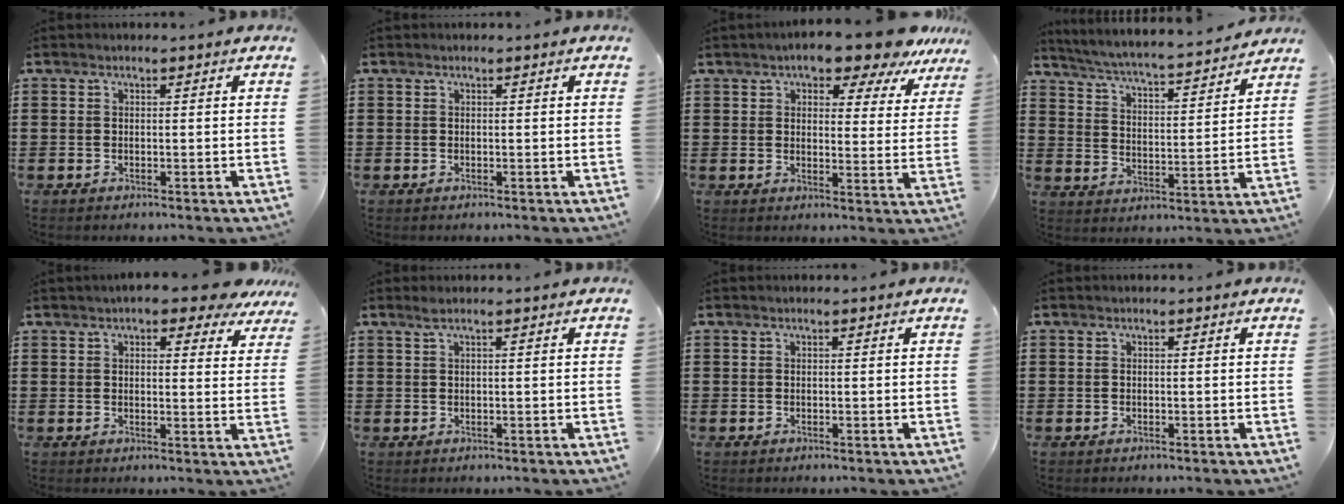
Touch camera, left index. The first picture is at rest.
{"total": 0.0}
{"total": 7.4, "force": [6.5, 1.4, 3.4], "torque": [-0.064, -0.029, 0.111]}
{"total": 4.1, "force": [4.0, -0.4, 0.9], "torque": [-0.041, -0.036, 0.059]}
{"total": 5.0, "force": [4.2, 1.3, 2.4], "torque": [-0.043, -0.010, 0.071]}
{"total": 1.0, "force": [0.5, 0.0, 0.9], "torque": [-0.018, 0.001, 0.010]}
{"total": 0.0}
{"total": 0.0}